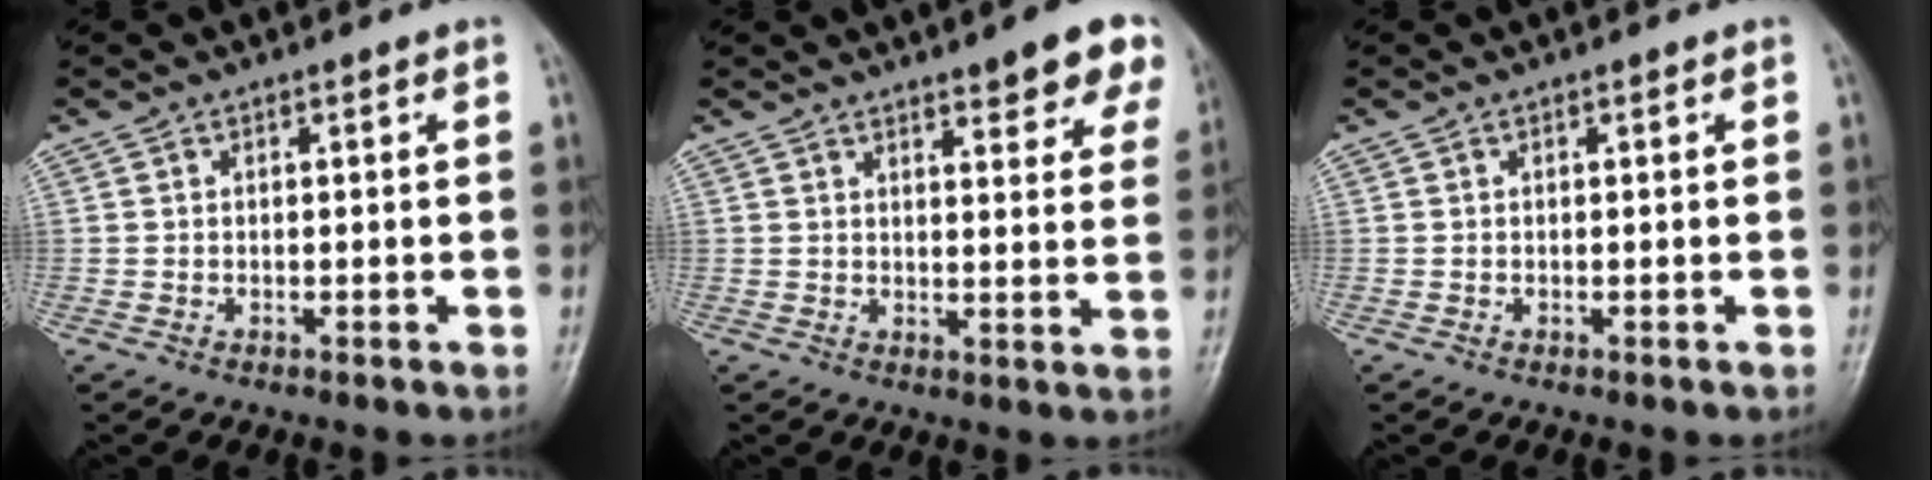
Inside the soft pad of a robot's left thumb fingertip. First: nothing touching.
{"total": 10.0, "force": [6.9, 2.7, 6.8], "torque": [-0.053, -0.031, 0.076]}
{"total": 0.0}